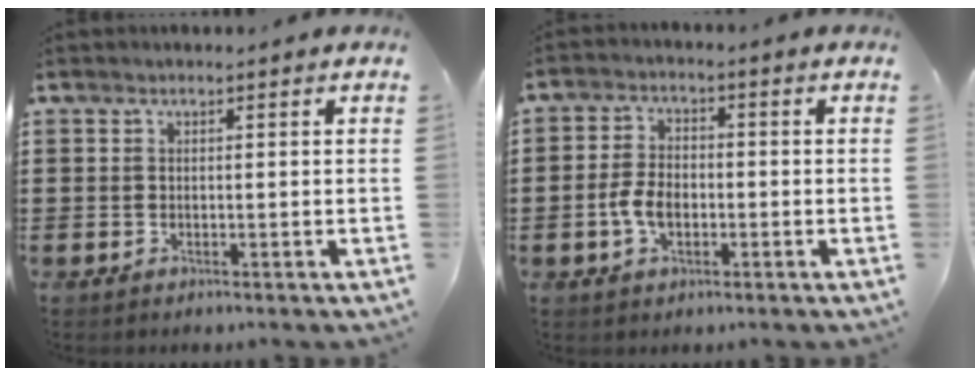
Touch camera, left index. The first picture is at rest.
{"total": 4.9, "force": [-1.3, 2.9, 3.7], "torque": [-0.094, -0.002, -0.030]}